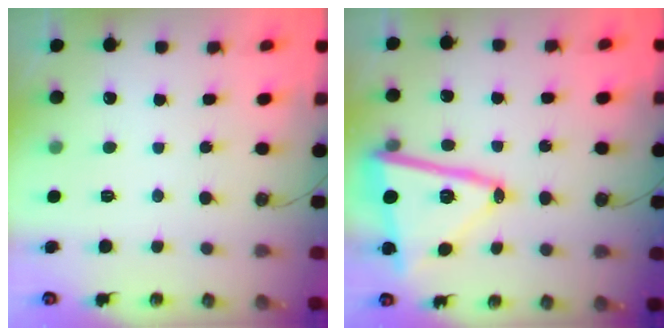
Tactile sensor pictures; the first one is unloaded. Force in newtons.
{"total": 17.6, "press": 17.5, "slide": 1.7}